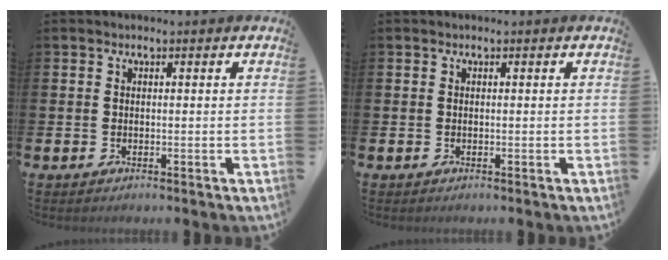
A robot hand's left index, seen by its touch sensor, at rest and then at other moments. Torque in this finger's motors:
{"motor_torque": [0.00, 0.00, 0.00, 0.00]}